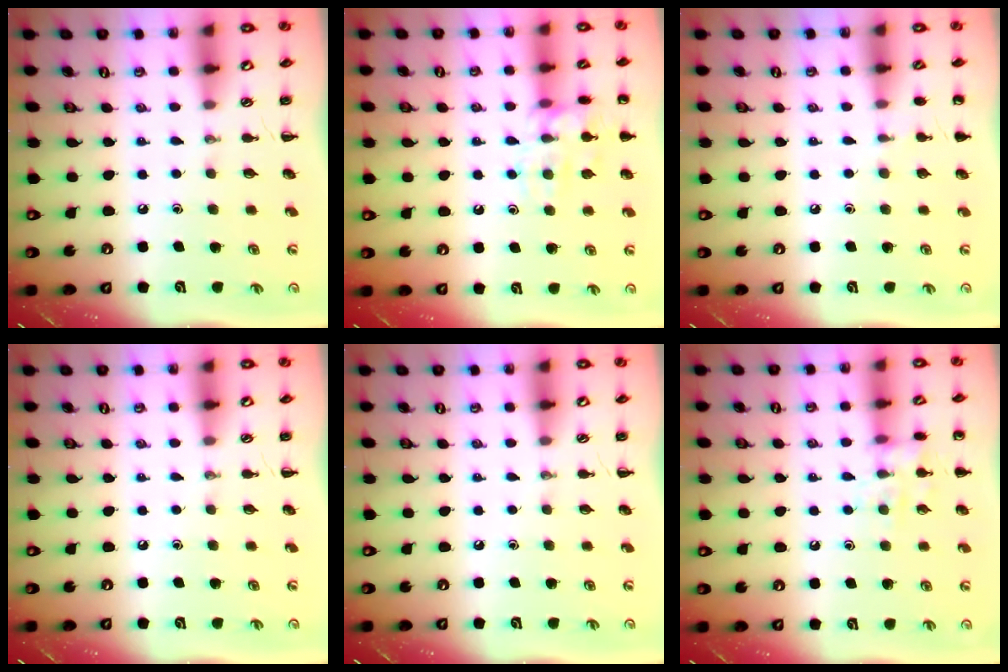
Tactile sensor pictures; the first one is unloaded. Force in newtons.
{"total": 12.7, "press": 12.7, "slide": 0.7}
{"total": 5.3, "press": 5.1, "slide": 1.5}
{"total": 0.0}
{"total": 0.0}
{"total": 10.2, "press": 10.2, "slide": 0.6}